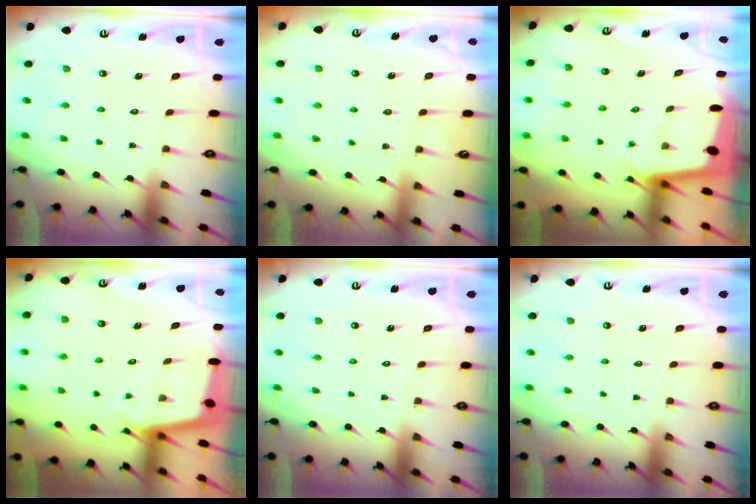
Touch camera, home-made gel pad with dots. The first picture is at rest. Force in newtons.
{"total": 2.9, "press": 2.9, "slide": 0.4}
{"total": 2.0, "press": 2.0, "slide": 0.2}
{"total": 3.0, "press": 2.9, "slide": 0.3}
{"total": 0.0}
{"total": 0.0}